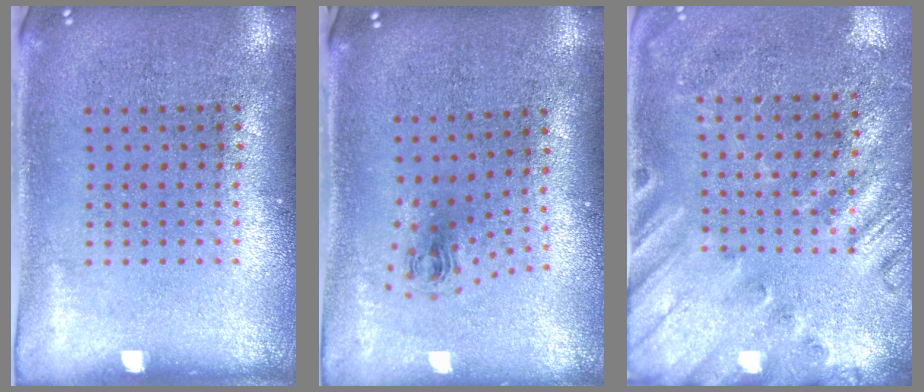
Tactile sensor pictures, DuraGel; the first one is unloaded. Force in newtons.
{"total": 0.8, "press": 0.3, "slide": 0.7}
{"total": 2.4, "press": 2.0, "slide": 1.3}